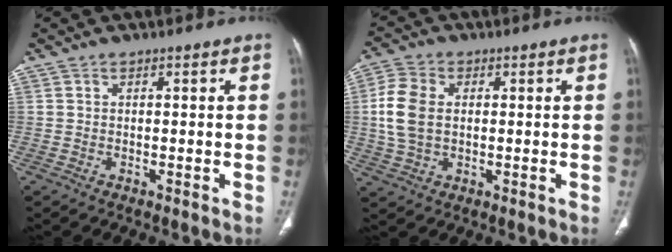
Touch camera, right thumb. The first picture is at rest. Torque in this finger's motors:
{"motor_torque": [0.02, 0.16, 0.00, 0.13, 0.08]}